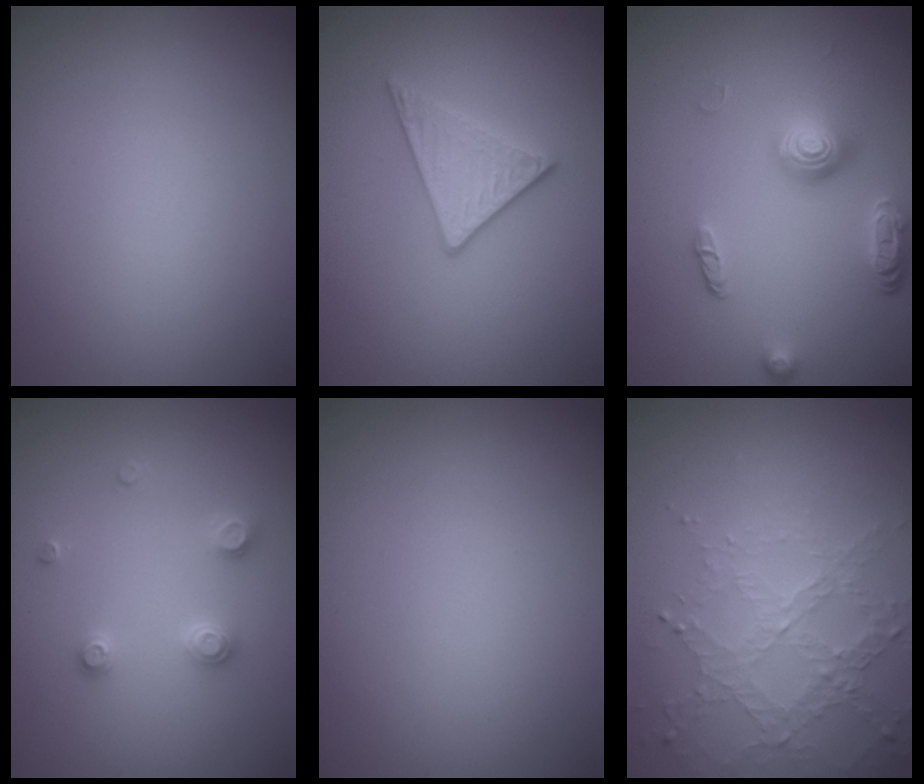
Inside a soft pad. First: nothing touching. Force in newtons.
{"total": 2.8, "press": 2.6, "slide": 1.0}
{"total": 3.8, "press": 2.9, "slide": 2.5}
{"total": 2.0, "press": 2.0, "slide": 0.2}
{"total": 0.0}
{"total": 3.4, "press": 2.8, "slide": 1.9}